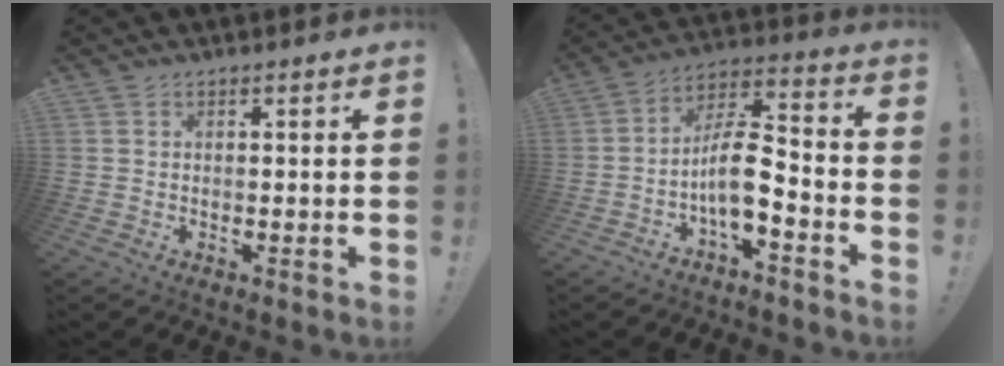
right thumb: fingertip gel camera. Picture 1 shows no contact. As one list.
[{"total": 12.2, "force": [-3.7, 5.1, 10.4], "torque": [-0.196, 0.019, -0.066]}]